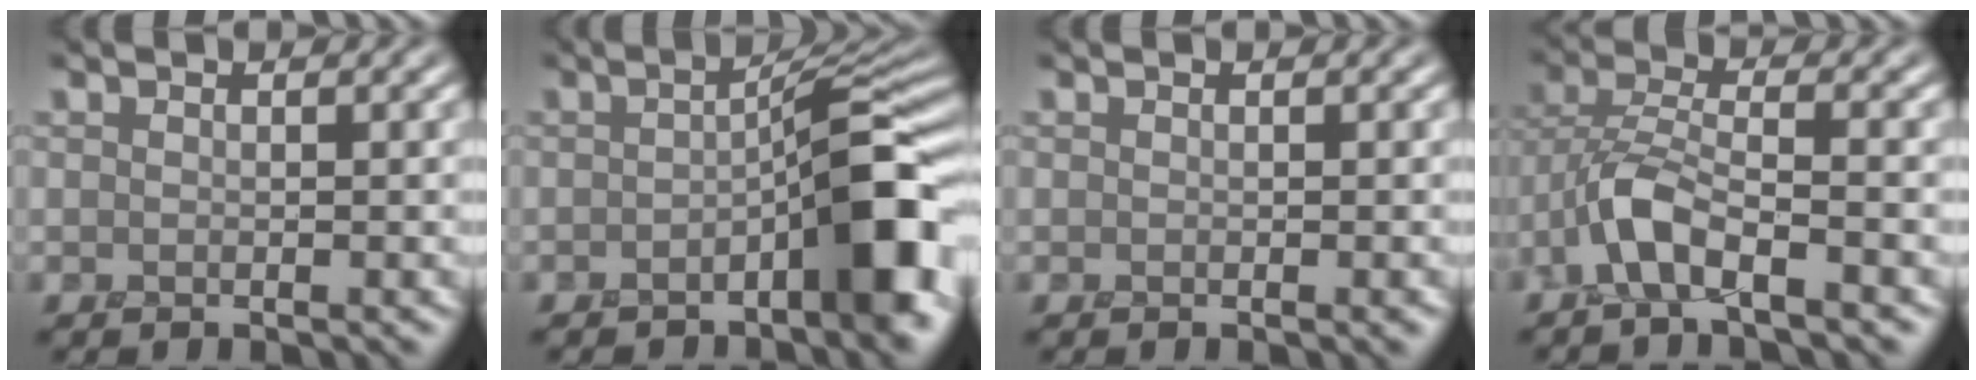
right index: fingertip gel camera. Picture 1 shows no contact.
{"total": 8.2, "force": [-2.8, 2.9, 7.1], "torque": [-0.095, 0.011, -0.052]}
{"total": 0.6, "force": [-0.3, 0.2, 0.5], "torque": [-0.008, -0.002, -0.005]}
{"total": 4.0, "force": [-2.4, 0.8, 3.1], "torque": [-0.063, 0.013, -0.053]}